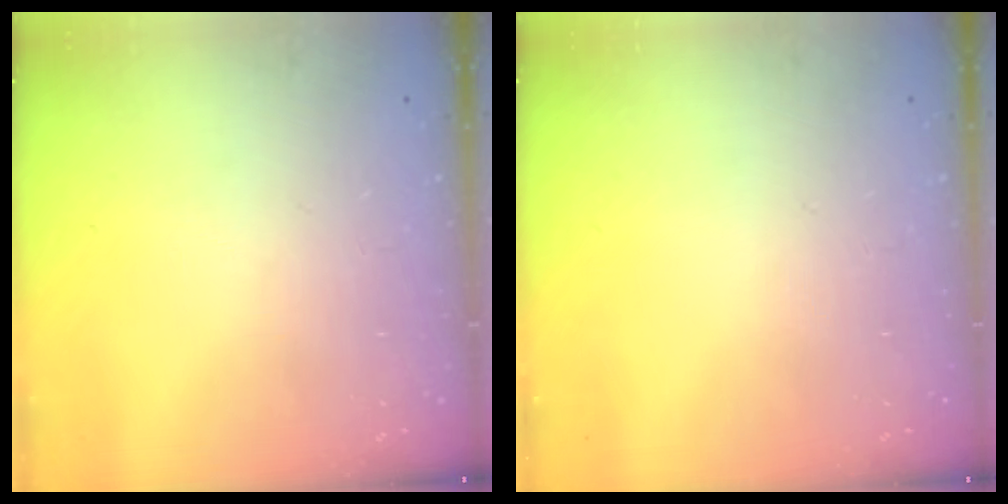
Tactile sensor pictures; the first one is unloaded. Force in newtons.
{"total": 0.0}